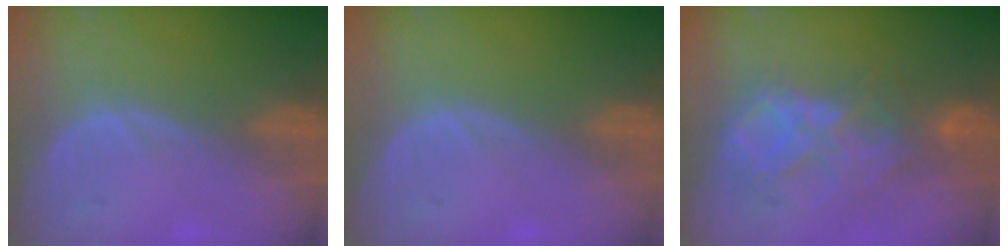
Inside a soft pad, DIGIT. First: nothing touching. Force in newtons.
{"total": 0.0}
{"total": 9.2, "press": 7.9, "slide": 4.8}